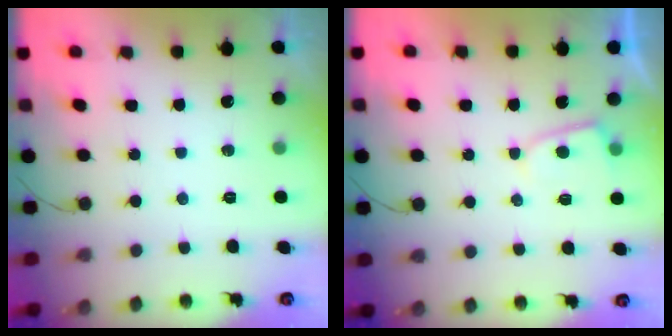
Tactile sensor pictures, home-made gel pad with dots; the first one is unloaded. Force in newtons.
{"total": 3.0, "press": 2.9, "slide": 0.3}